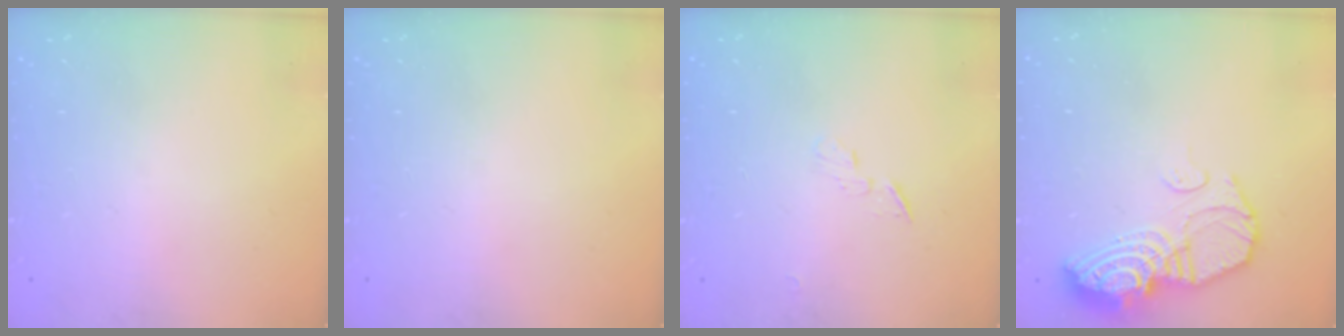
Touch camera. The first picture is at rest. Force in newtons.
{"total": 0.0}
{"total": 3.5, "press": 3.5, "slide": 0.4}
{"total": 13.5, "press": 13.4, "slide": 1.4}